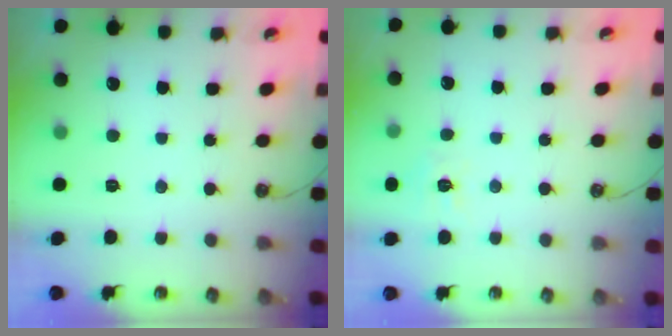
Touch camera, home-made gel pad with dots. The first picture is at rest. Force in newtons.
{"total": 6.7, "press": 6.6, "slide": 0.6}